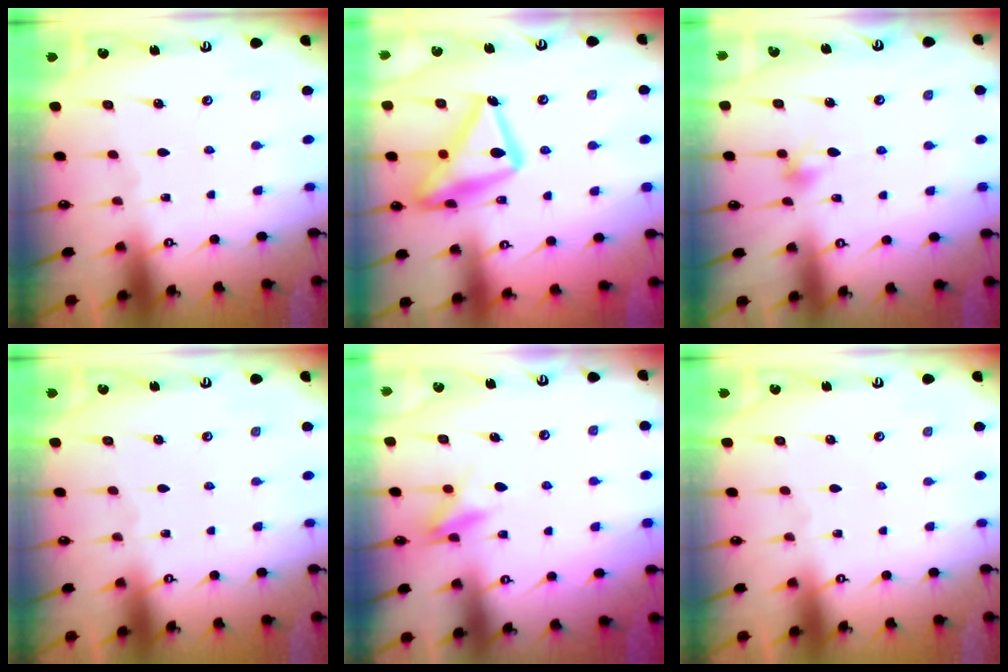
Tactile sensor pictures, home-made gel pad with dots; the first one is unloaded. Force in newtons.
{"total": 20.9, "press": 20.8, "slide": 1.5}
{"total": 6.6, "press": 6.4, "slide": 1.4}
{"total": 0.0}
{"total": 8.7, "press": 8.6, "slide": 1.2}
{"total": 0.0}